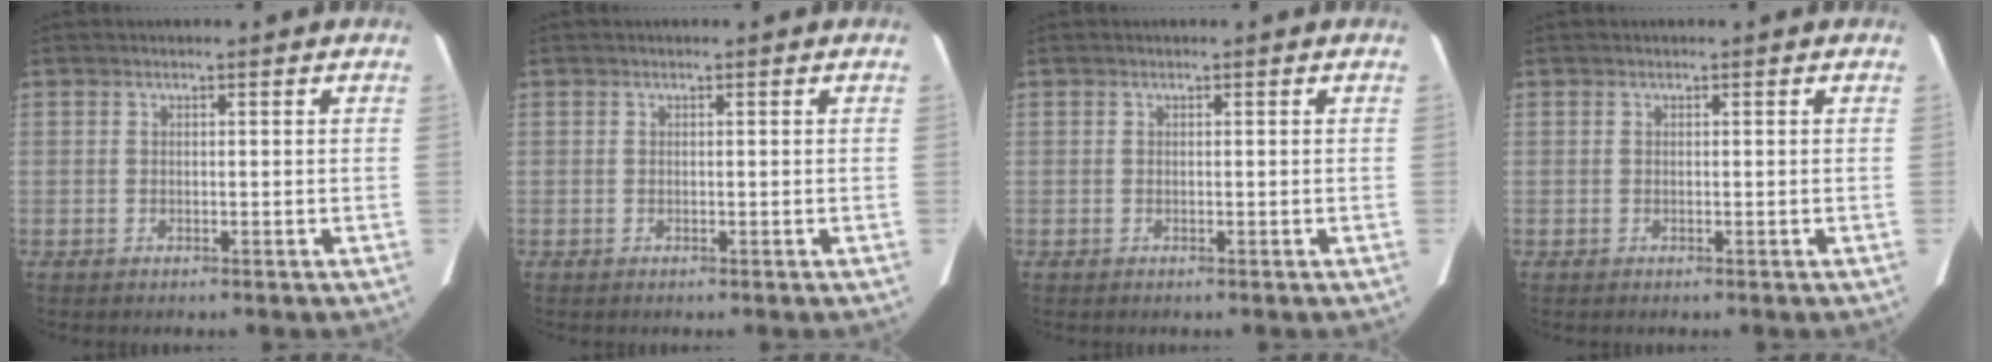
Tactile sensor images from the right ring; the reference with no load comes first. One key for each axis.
{"total": 0.0}
{"total": 0.0}
{"total": 0.0}